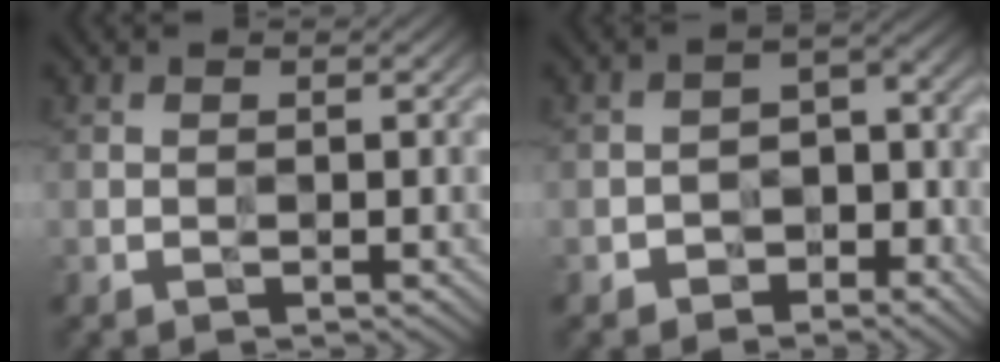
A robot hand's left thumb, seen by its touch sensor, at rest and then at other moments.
{"total": 5.1, "force": [-3.2, 3.3, 2.3], "torque": [-0.029, 0.001, -0.062]}